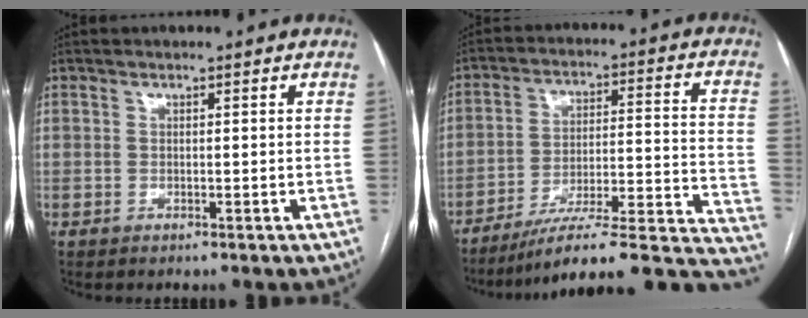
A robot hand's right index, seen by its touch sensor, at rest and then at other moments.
{"total": 23.3, "force": [-20.4, 2.6, 11.1], "torque": [-0.070, 0.031, -0.286]}